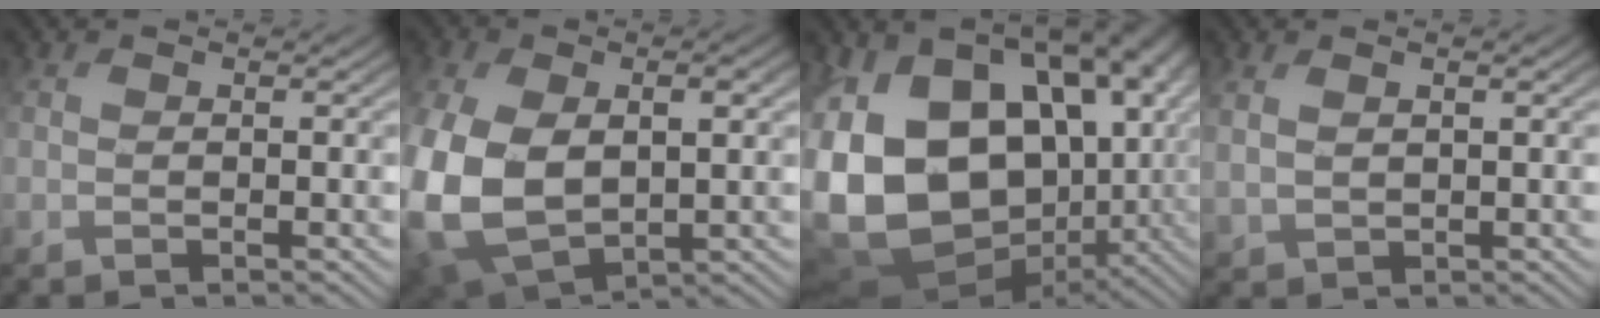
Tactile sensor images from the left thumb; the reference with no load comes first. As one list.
[{"total": 13.9, "force": [0.0, 9.4, 10.3], "torque": [-0.266, -0.017, 0.019]}, {"total": 20.0, "force": [0.2, 14.5, 13.7], "torque": [-0.259, -0.031, 0.049]}, {"total": 1.8, "force": [1.7, 0.5, 0.4], "torque": [-0.010, 0.009, 0.038]}]